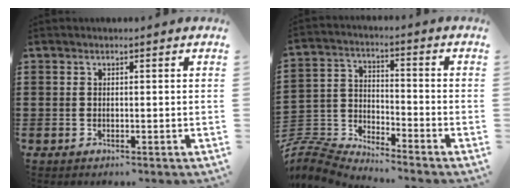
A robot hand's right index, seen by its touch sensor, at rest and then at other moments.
{"total": 6.1, "force": [-6.0, 0.9, 0.4], "torque": [-0.038, -0.005, -0.132]}